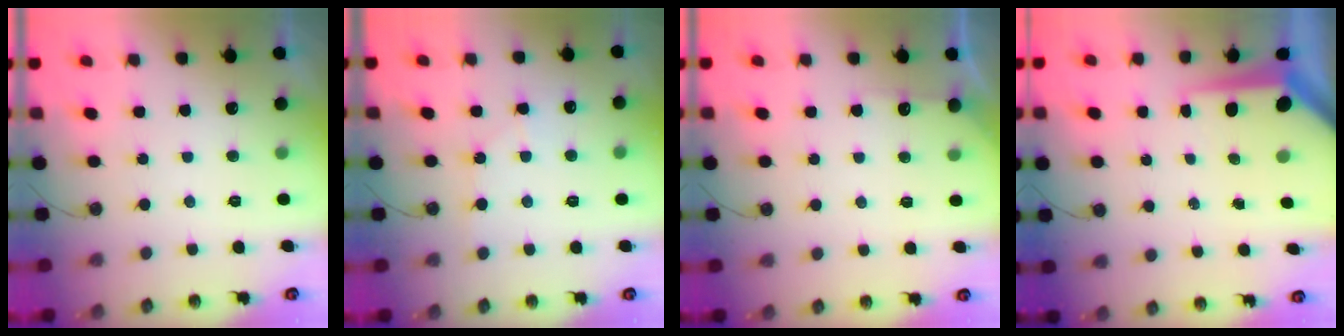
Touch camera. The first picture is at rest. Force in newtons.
{"total": 5.1, "press": 5.1, "slide": 0.7}
{"total": 3.8, "press": 3.8, "slide": 0.4}
{"total": 8.5, "press": 8.4, "slide": 0.7}